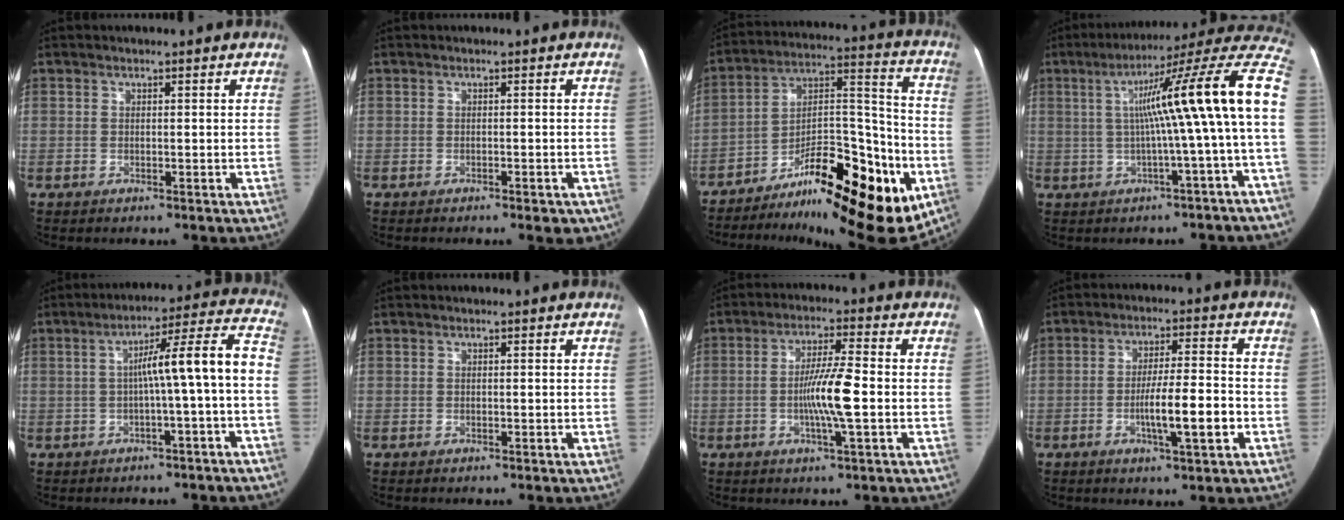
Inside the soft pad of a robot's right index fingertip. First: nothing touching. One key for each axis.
{"total": 2.0, "fx": -1.4, "fy": 0.6, "fz": 1.3, "tx": -0.010, "ty": -0.002, "tz": -0.015}
{"total": 23.1, "fx": -11.6, "fy": 6.6, "fz": 18.9, "tx": -0.245, "ty": 0.025, "tz": -0.168}
{"total": 18.3, "fx": 1.2, "fy": -1.0, "fz": 18.2, "tx": -0.231, "ty": 0.039, "tz": 0.005}
{"total": 10.4, "fx": -1.6, "fy": -0.8, "fz": 10.2, "tx": -0.141, "ty": 0.037, "tz": -0.023}
{"total": 0.0}
{"total": 7.8, "fx": -1.4, "fy": 0.0, "fz": 7.7, "tx": -0.144, "ty": -0.003, "tz": -0.028}
{"total": 8.5, "fx": -2.6, "fy": 0.6, "fz": 8.1, "tx": -0.136, "ty": 0.002, "tz": -0.043}